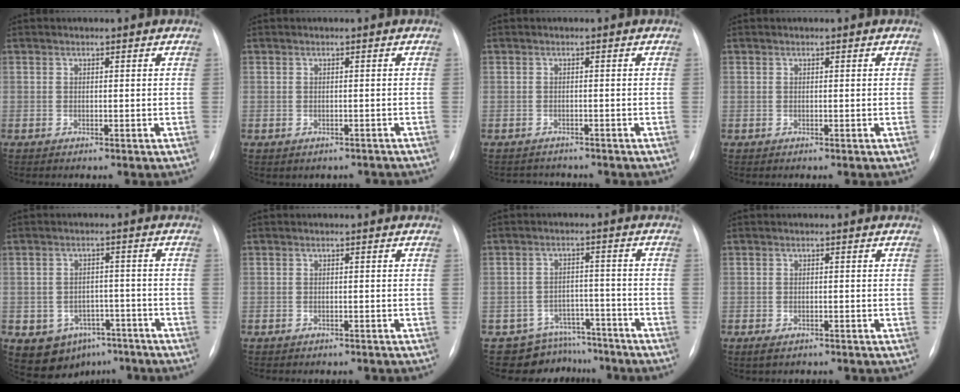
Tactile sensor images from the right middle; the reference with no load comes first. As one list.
[{"total": 2.5, "force": [-2.0, 1.5, 0.5], "torque": [-0.007, 0.009, -0.021]}, {"total": 2.3, "force": [-2.1, 0.8, -0.4], "torque": [0.007, -0.003, -0.032]}, {"total": 0.0}, {"total": 8.3, "force": [-4.9, 6.1, 2.7], "torque": [-0.036, 0.021, -0.061]}, {"total": 2.6, "force": [-2.3, 1.0, 0.8], "torque": [-0.015, -0.003, -0.024]}, {"total": 7.8, "force": [-6.7, 3.8, -1.1], "torque": [0.030, 0.040, -0.093]}, {"total": 2.0, "force": [-1.4, 0.9, 1.0], "torque": [-0.021, -0.002, -0.016]}]